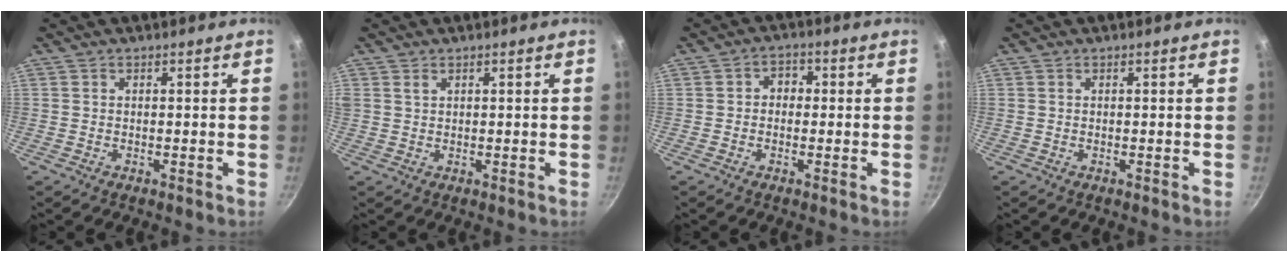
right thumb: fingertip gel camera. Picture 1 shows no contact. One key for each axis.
{"total": 1.2, "fx": 0.7, "fy": 0.7, "fz": 0.7, "tx": -0.011, "ty": 0.000, "tz": 0.015}
{"total": 3.2, "fx": 0.0, "fy": 2.7, "fz": 1.8, "tx": -0.008, "ty": 0.009, "tz": -0.009}
{"total": 0.0}